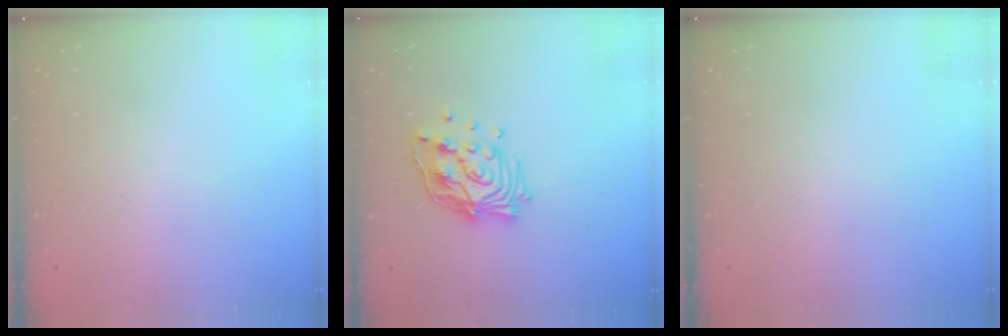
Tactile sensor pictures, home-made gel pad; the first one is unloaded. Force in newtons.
{"total": 13.5, "press": 13.4, "slide": 1.0}
{"total": 0.0}